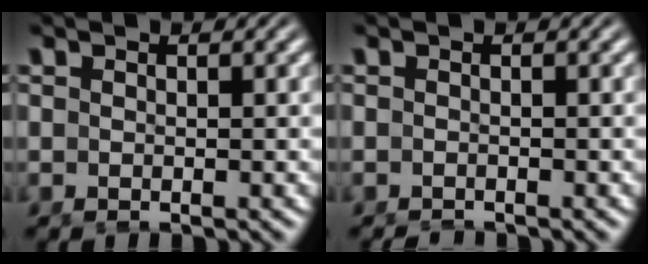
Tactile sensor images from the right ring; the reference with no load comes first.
{"total": 1.2, "force": [-1.1, -0.5, -0.1], "torque": [0.000, -0.011, -0.015]}